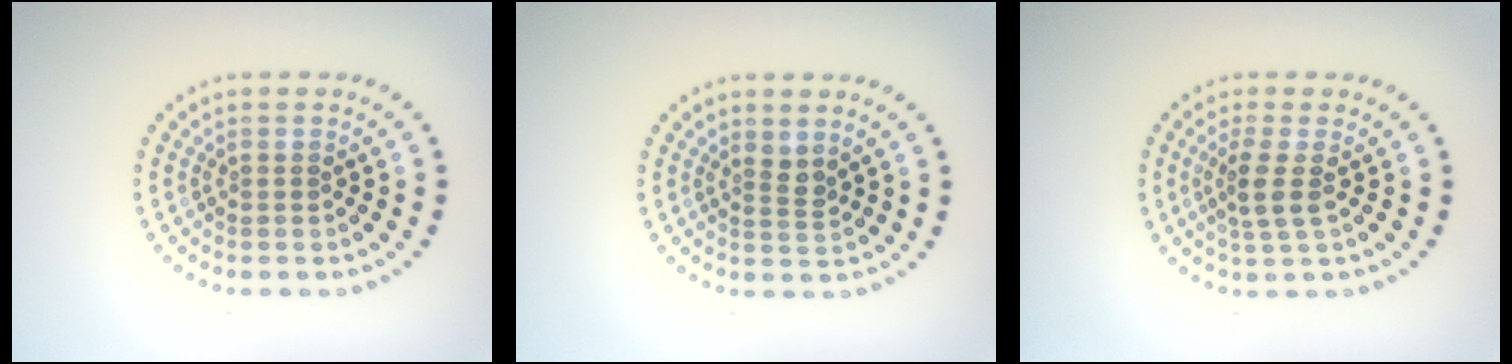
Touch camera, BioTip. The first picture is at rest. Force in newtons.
{"total": 1.3, "press": 1.0, "slide": 0.8}
{"total": 2.4, "press": 1.9, "slide": 1.5}